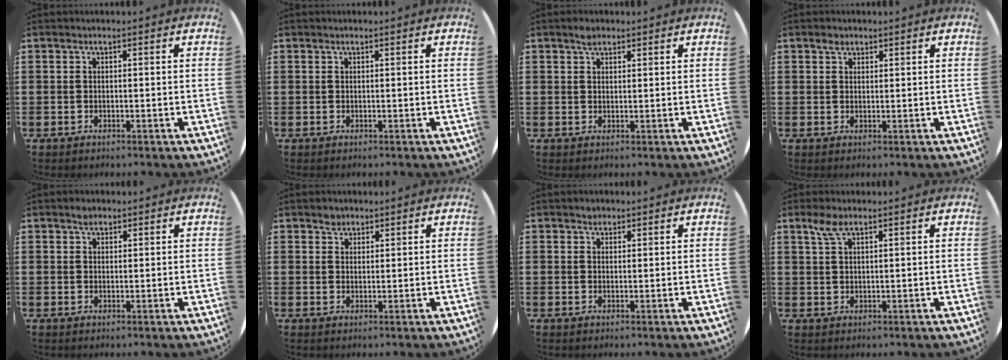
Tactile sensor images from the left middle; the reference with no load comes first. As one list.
[{"total": 0.0}, {"total": 1.6, "force": [1.3, 0.7, 0.6], "torque": [-0.006, 0.001, 0.023]}, {"total": 1.4, "force": [1.1, 0.7, 0.4], "torque": [-0.002, -0.001, 0.019]}, {"total": 1.3, "force": [1.1, 0.6, 0.3], "torque": [0.000, -0.001, 0.019]}, {"total": 1.6, "force": [1.4, 0.8, 0.1], "torque": [0.005, -0.002, 0.026]}, {"total": 1.1, "force": [1.0, 0.6, 0.1], "torque": [0.004, -0.002, 0.018]}, {"total": 2.7, "force": [1.8, 0.8, 1.9], "torque": [-0.042, 0.006, 0.032]}]